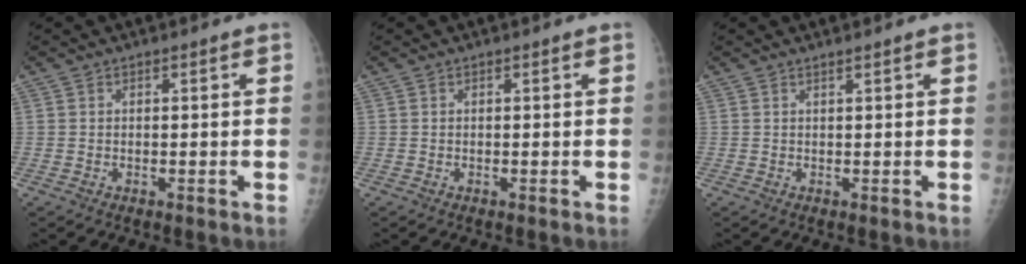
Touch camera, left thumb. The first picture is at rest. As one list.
[{"total": 0.0}, {"total": 0.5, "force": [0.5, 0.1, 0.2], "torque": [-0.005, -0.003, 0.008]}]